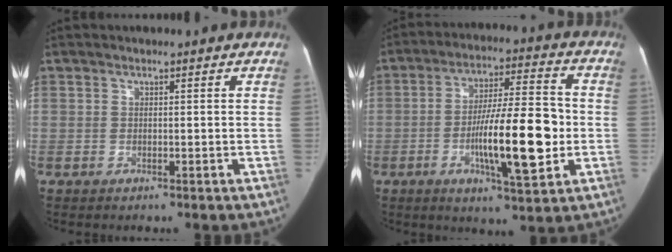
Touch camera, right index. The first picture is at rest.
{"total": 15.0, "force": [-2.8, 2.7, 14.5], "torque": [-0.240, 0.002, -0.045]}